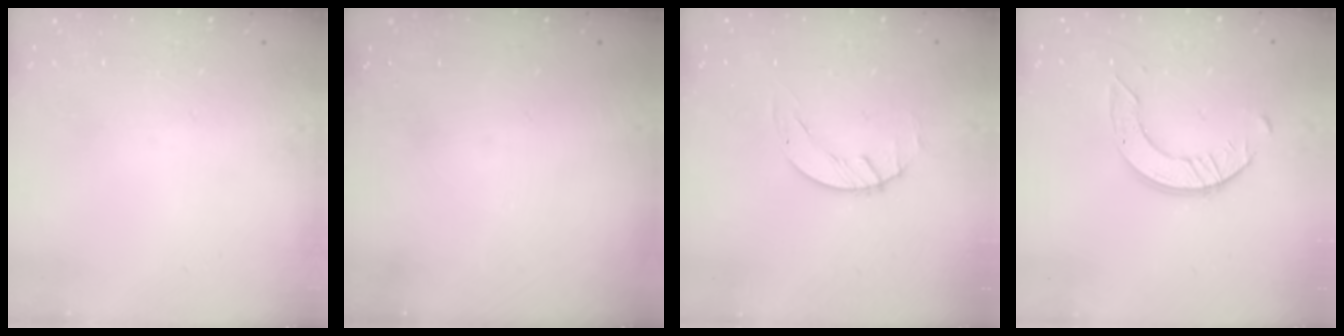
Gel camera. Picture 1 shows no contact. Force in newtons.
{"total": 0.0}
{"total": 0.6, "press": 0.6, "slide": 0.1}
{"total": 6.5, "press": 6.5, "slide": 0.6}